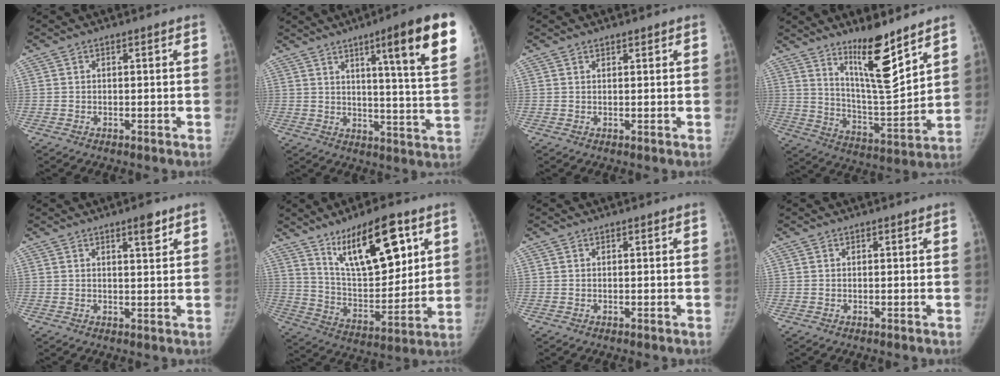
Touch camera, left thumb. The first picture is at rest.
{"total": 17.8, "force": [9.1, 1.7, 15.1], "torque": [-0.183, -0.041, 0.122]}
{"total": 0.9, "force": [0.8, 0.3, 0.3], "torque": [-0.002, -0.005, 0.012]}
{"total": 13.8, "force": [9.6, 2.6, 9.5], "torque": [-0.138, -0.086, 0.173]}
{"total": 3.5, "force": [2.3, 0.9, 2.5], "torque": [-0.030, -0.015, 0.034]}
{"total": 18.6, "force": [9.9, 7.1, 14.1], "torque": [-0.189, -0.049, 0.178]}
{"total": 0.0}
{"total": 0.0}